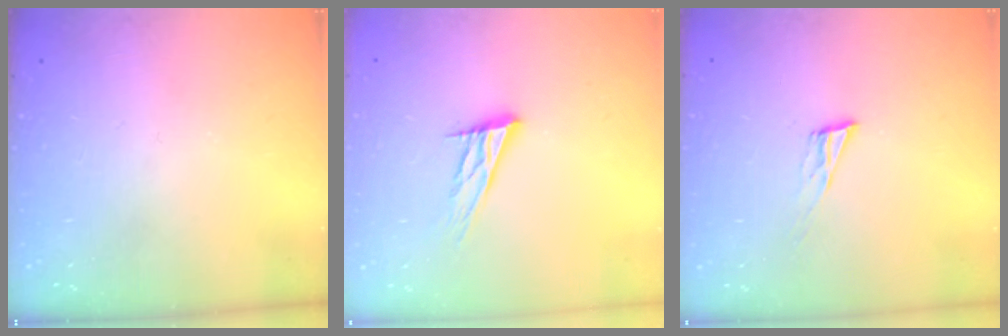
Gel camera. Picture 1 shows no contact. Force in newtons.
{"total": 12.7, "press": 12.4, "slide": 2.8}
{"total": 5.9, "press": 5.8, "slide": 0.7}